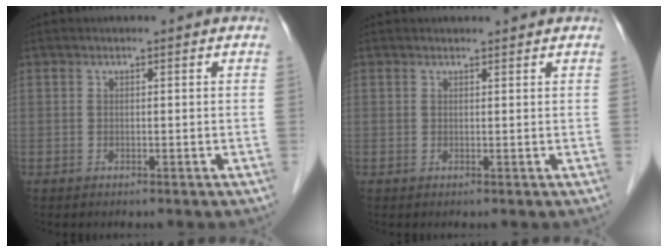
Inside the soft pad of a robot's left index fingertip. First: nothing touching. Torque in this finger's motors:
{"motor_torque": [0.58, -0.53, -0.10, -0.05]}